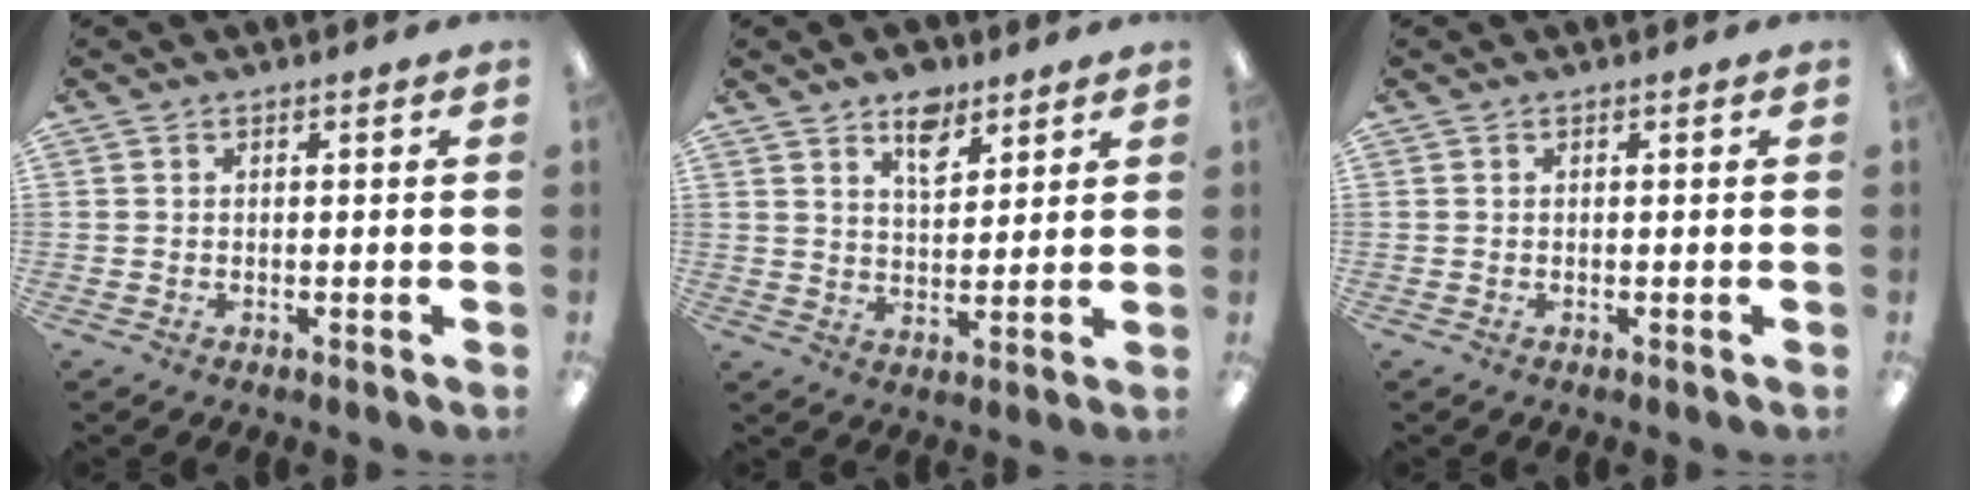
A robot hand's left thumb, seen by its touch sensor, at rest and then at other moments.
{"total": 8.1, "force": [5.5, 4.4, 3.9], "torque": [-0.044, -0.028, 0.095]}
{"total": 0.0}